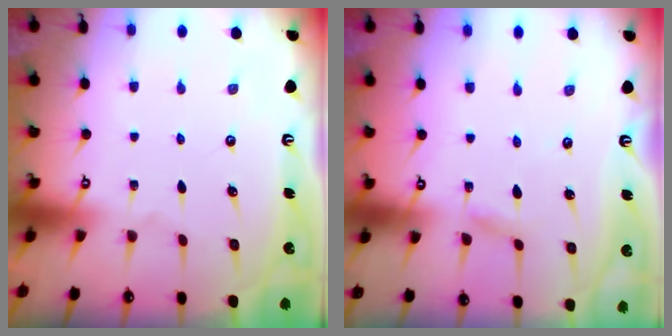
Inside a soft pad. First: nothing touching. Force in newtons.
{"total": 1.9, "press": 1.9, "slide": 0.2}